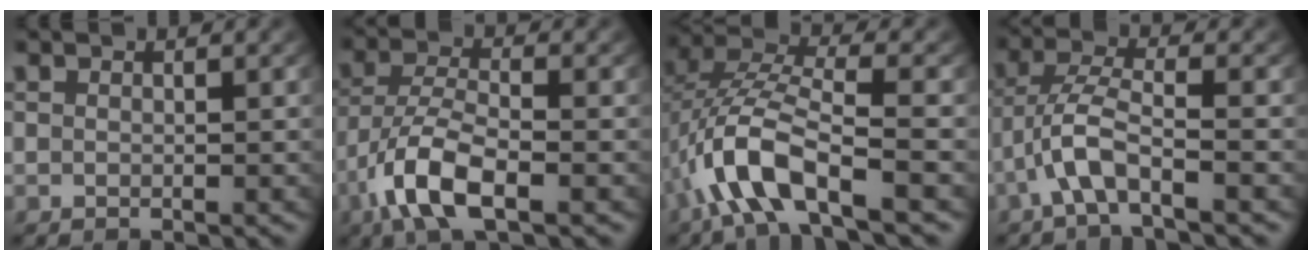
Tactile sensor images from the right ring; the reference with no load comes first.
{"total": 5.5, "force": [-2.3, 2.2, 4.5], "torque": [-0.108, -0.024, -0.029]}
{"total": 6.7, "force": [-1.8, 3.5, 5.4], "torque": [-0.141, -0.017, -0.025]}
{"total": 3.4, "force": [-1.3, 1.0, 3.0], "torque": [-0.082, -0.012, -0.018]}